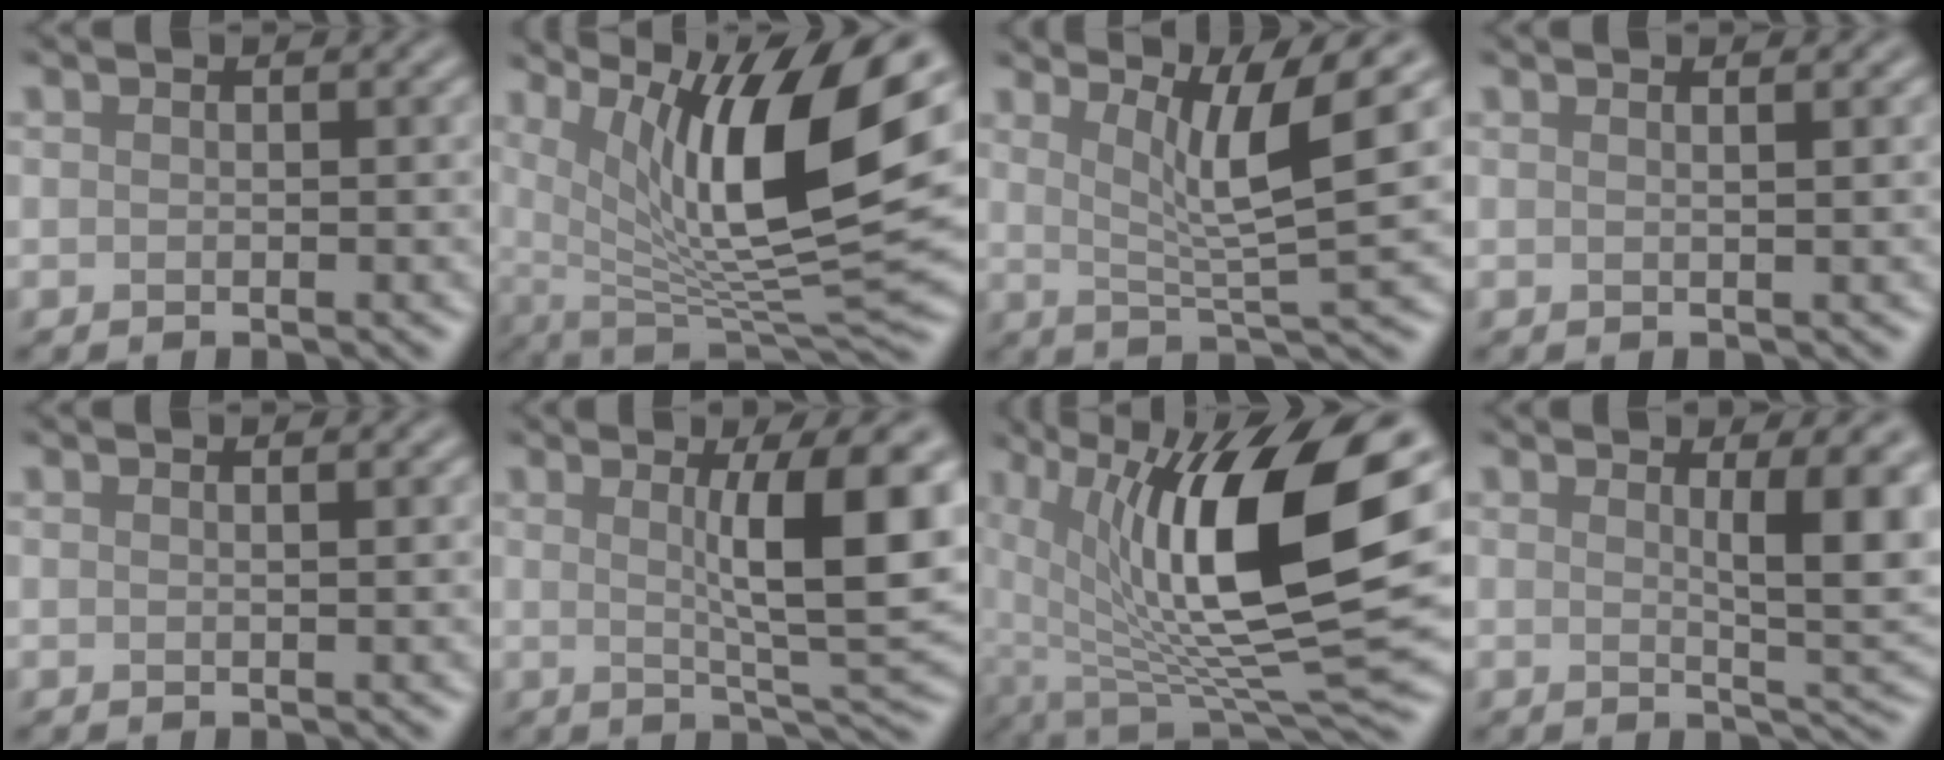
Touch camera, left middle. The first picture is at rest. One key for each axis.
{"total": 13.5, "fx": 5.2, "fy": 4.0, "fz": 11.8, "tx": -0.188, "ty": -0.002, "tz": 0.096}
{"total": 5.9, "fx": 2.2, "fy": 0.6, "fz": 5.4, "tx": -0.091, "ty": 0.000, "tz": 0.045}
{"total": 1.5, "fx": 0.7, "fy": 0.7, "fz": 1.0, "tx": 0.001, "ty": 0.004, "tz": -0.008}
{"total": 0.8, "fx": 0.4, "fy": 0.4, "fz": 0.6, "tx": 0.000, "ty": 0.002, "tz": -0.002}
{"total": 8.6, "fx": 1.7, "fy": 1.3, "fz": 8.4, "tx": -0.105, "ty": 0.001, "tz": 0.033}
{"total": 14.9, "fx": 2.8, "fy": 5.8, "fz": 13.4, "tx": -0.246, "ty": -0.017, "tz": 0.057}
{"total": 6.2, "fx": 1.5, "fy": 1.2, "fz": 5.9, "tx": -0.071, "ty": -0.004, "tz": 0.030}